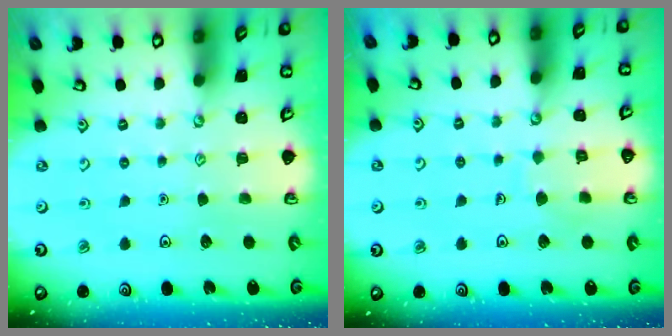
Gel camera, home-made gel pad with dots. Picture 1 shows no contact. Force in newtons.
{"total": 6.4, "press": 6.3, "slide": 0.5}